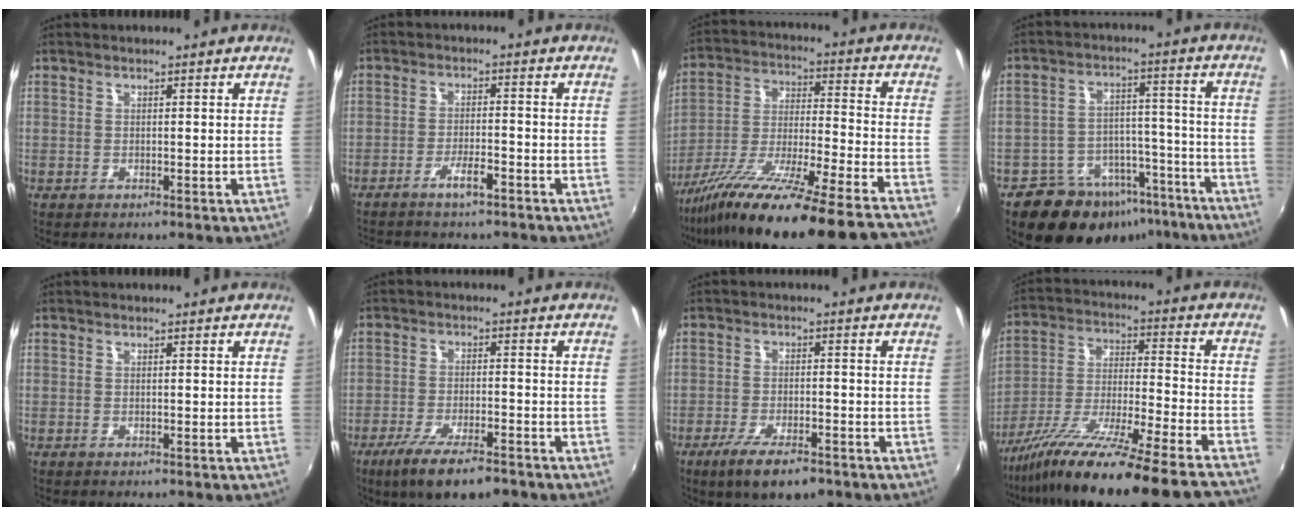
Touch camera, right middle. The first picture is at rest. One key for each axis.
{"total": 4.0, "fx": -3.3, "fy": 0.7, "fz": 2.2, "tx": -0.058, "ty": 0.005, "tz": -0.058}
{"total": 28.4, "fx": -24.0, "fy": 0.2, "fz": 15.3, "tx": -0.252, "ty": -0.080, "tz": -0.375}
{"total": 16.5, "fx": -11.7, "fy": 9.9, "fz": 6.2, "tx": -0.123, "ty": 0.035, "tz": -0.145}
{"total": 0.0}
{"total": 10.8, "fx": -7.5, "fy": 2.8, "fz": 7.2, "tx": -0.158, "ty": -0.031, "tz": -0.127}
{"total": 8.7, "fx": -5.9, "fy": 2.7, "fz": 5.8, "tx": -0.133, "ty": -0.025, "tz": -0.100}
{"total": 25.8, "fx": -21.8, "fy": -1.1, "fz": 13.9, "tx": -0.234, "ty": -0.077, "tz": -0.346}